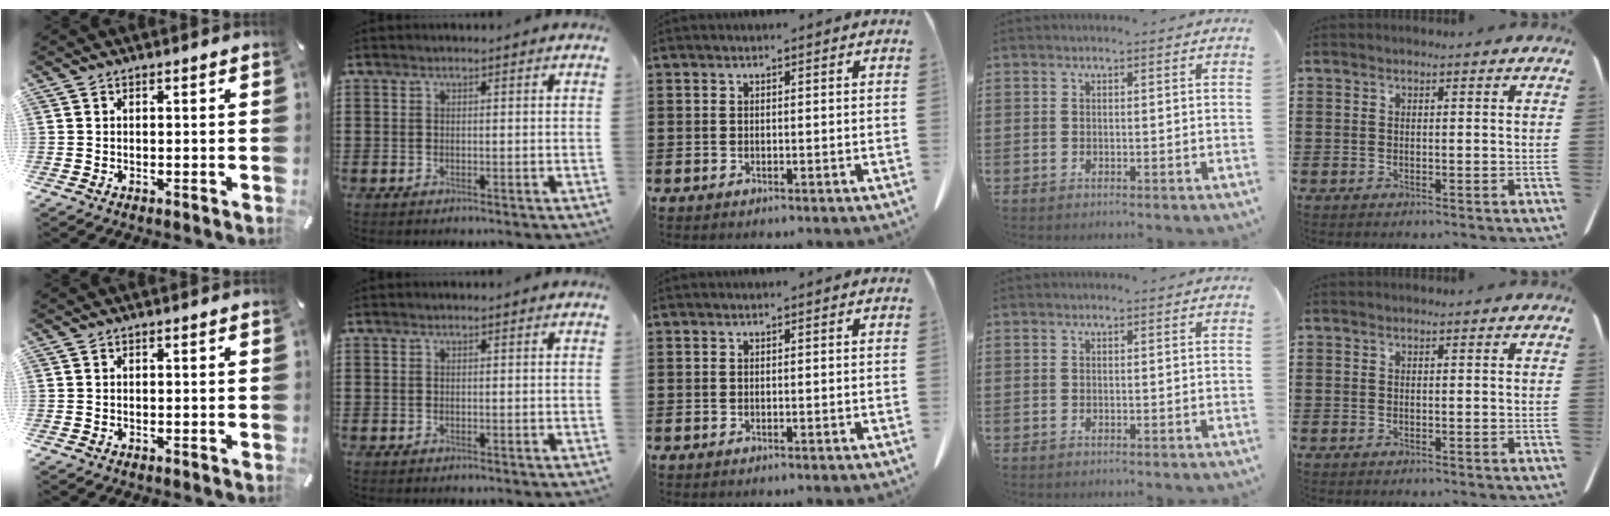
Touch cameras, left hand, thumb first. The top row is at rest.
{}